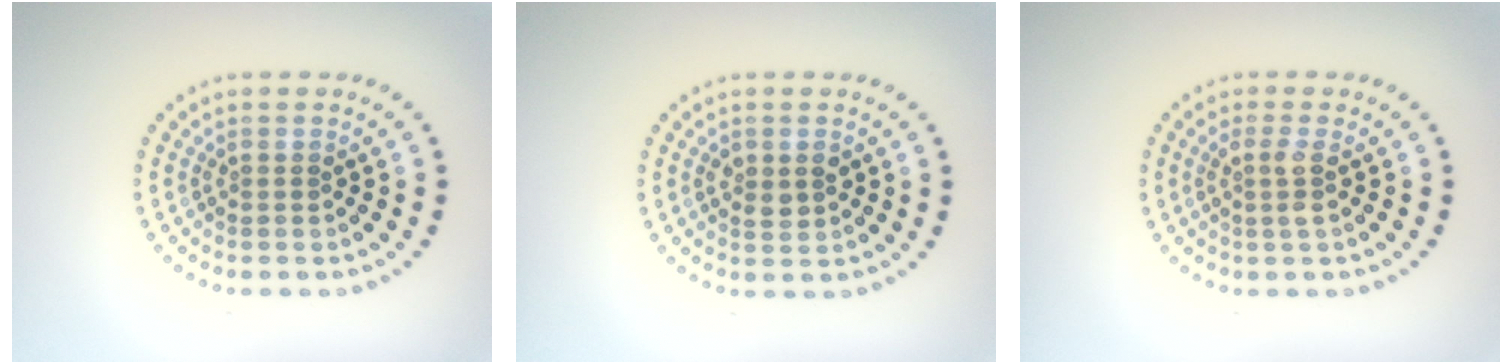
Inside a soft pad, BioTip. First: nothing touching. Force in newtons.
{"total": 1.7, "press": 1.7, "slide": 0.2}
{"total": 1.6, "press": 1.3, "slide": 1.0}